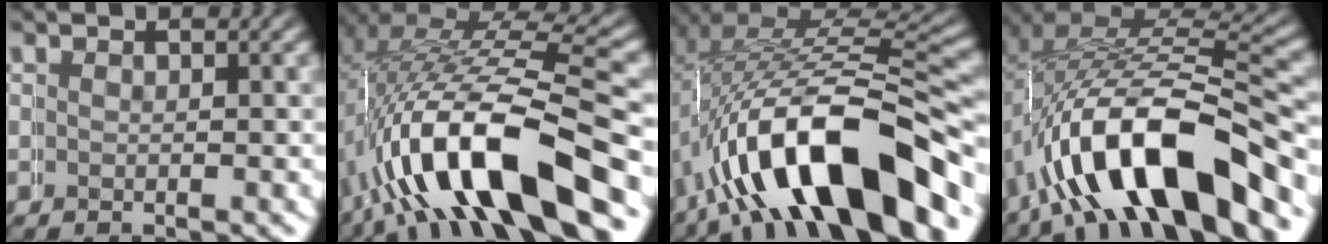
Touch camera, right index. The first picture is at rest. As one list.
[{"total": 11.5, "force": [-2.6, 5.3, 9.8], "torque": [-0.210, -0.026, -0.019]}, {"total": 13.1, "force": [-4.1, 6.0, 10.9], "torque": [-0.206, -0.024, -0.043]}, {"total": 12.0, "force": [-3.5, 6.2, 9.7], "torque": [-0.194, -0.027, -0.039]}]